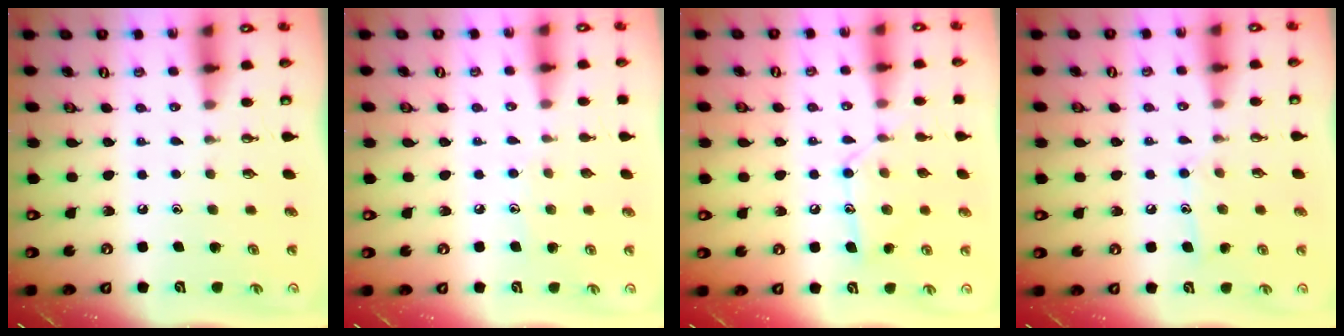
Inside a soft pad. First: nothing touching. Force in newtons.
{"total": 5.4, "press": 5.4, "slide": 0.5}
{"total": 12.8, "press": 12.7, "slide": 0.7}
{"total": 7.9, "press": 7.9, "slide": 0.4}